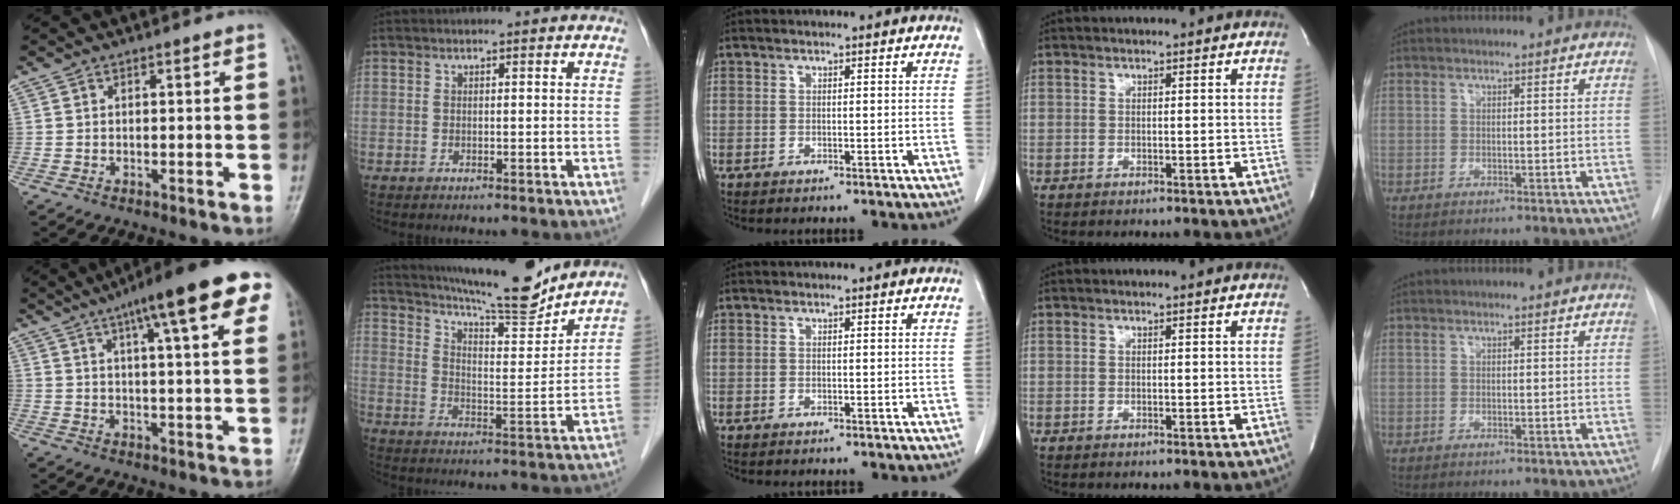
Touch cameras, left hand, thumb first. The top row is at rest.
{"thumb": {"total": 19.7, "force": [10.2, 3.9, 16.3], "torque": [-0.222, 0.002, 0.136]}, "index": {"total": 17.6, "force": [16.0, 1.6, 7.1], "torque": [-0.124, -0.013, 0.233]}}